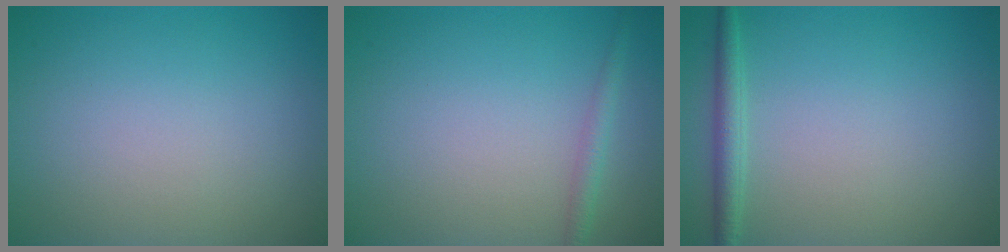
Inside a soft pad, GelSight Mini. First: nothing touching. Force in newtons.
{"total": 1.4, "press": 1.4, "slide": 0.0}
{"total": 1.9, "press": 1.9, "slide": 0.1}